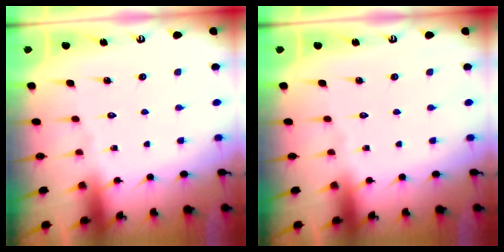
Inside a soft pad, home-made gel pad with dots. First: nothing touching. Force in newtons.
{"total": 0.0}